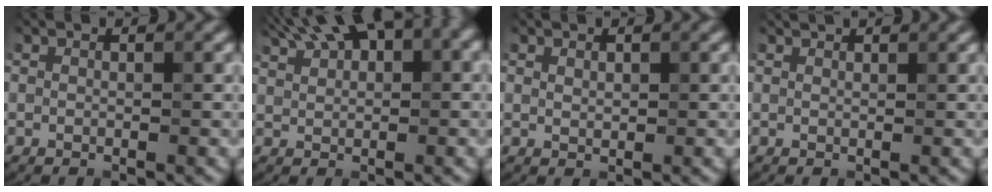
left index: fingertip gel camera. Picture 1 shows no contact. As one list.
[{"total": 9.2, "force": [5.6, 3.5, 6.4], "torque": [-0.109, 0.032, 0.083]}, {"total": 0.7, "force": [0.5, 0.4, 0.3], "torque": [-0.006, -0.001, 0.010]}, {"total": 1.2, "force": [1.1, 0.1, 0.2], "torque": [-0.005, -0.003, 0.015]}]